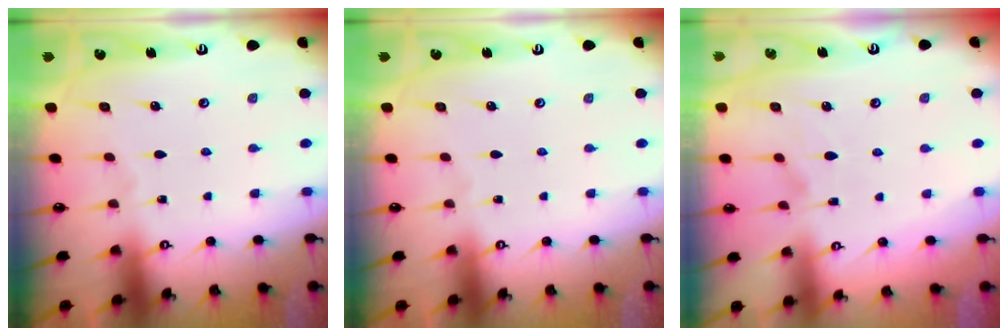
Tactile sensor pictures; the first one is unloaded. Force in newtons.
{"total": 0.0}
{"total": 2.8, "press": 2.5, "slide": 1.2}